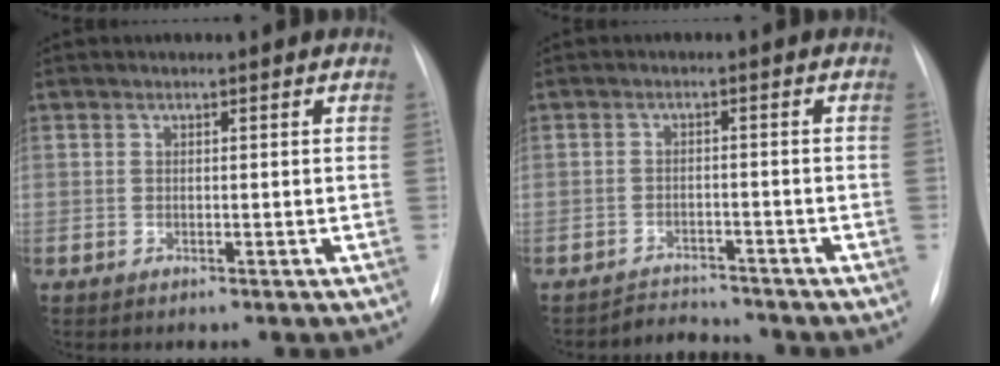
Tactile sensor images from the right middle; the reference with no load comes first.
{"total": 3.3, "force": [-3.2, 0.1, -1.0], "torque": [0.016, -0.007, -0.048]}